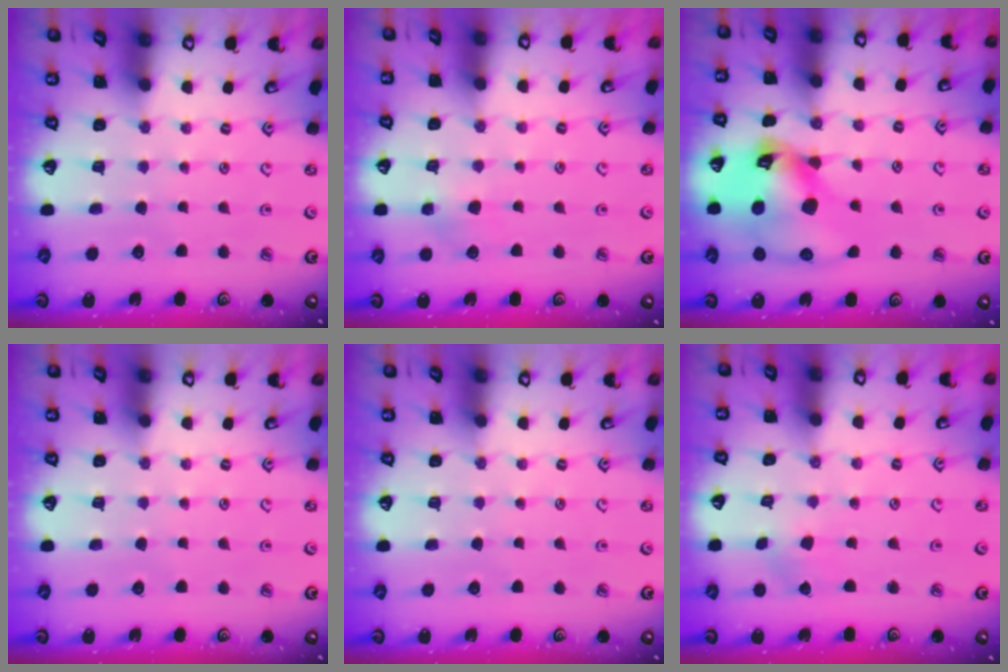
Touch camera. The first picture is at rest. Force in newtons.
{"total": 5.7, "press": 5.7, "slide": 0.4}
{"total": 20.9, "press": 20.7, "slide": 2.7}
{"total": 0.0}
{"total": 0.0}
{"total": 1.4, "press": 1.4, "slide": 0.2}